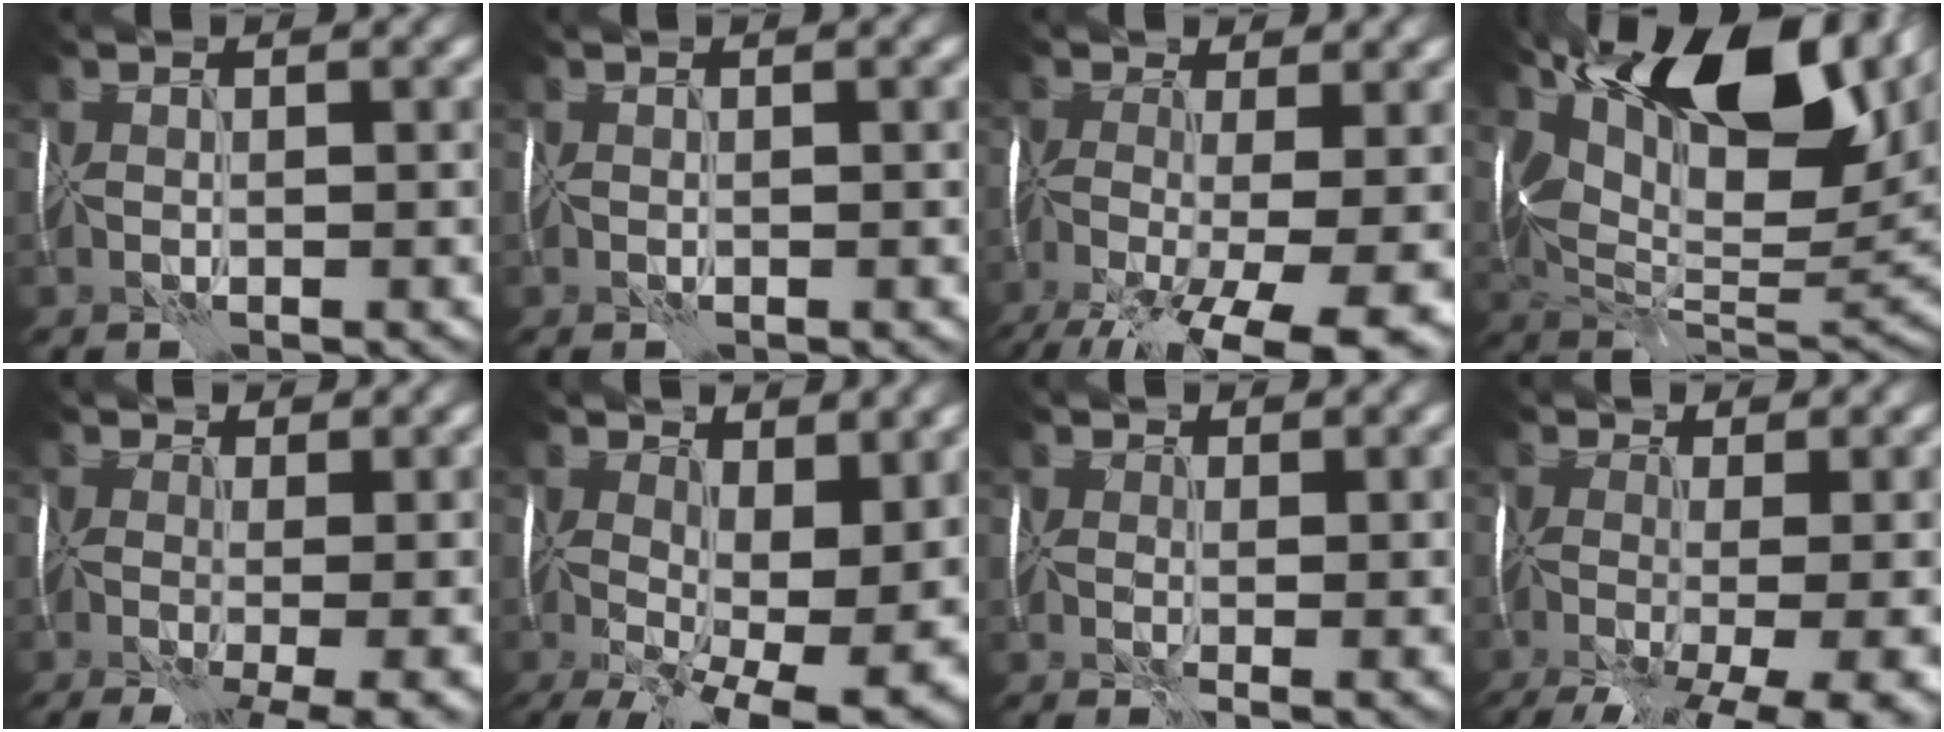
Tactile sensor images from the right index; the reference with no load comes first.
{"total": 0.0}
{"total": 14.5, "force": [-8.0, 5.7, 10.7], "torque": [-0.195, -0.025, -0.088]}
{"total": 16.0, "force": [6.9, 7.5, 12.4], "torque": [-0.224, 0.017, 0.117]}
{"total": 9.8, "force": [-1.8, 4.9, 8.3], "torque": [-0.133, -0.005, 0.001]}
{"total": 15.2, "force": [0.2, 8.4, 12.6], "torque": [-0.199, -0.027, 0.038]}
{"total": 3.2, "force": [1.5, 1.8, 2.2], "torque": [-0.041, 0.005, 0.019]}
{"total": 14.2, "force": [-6.1, 6.4, 11.0], "torque": [-0.178, -0.011, -0.040]}